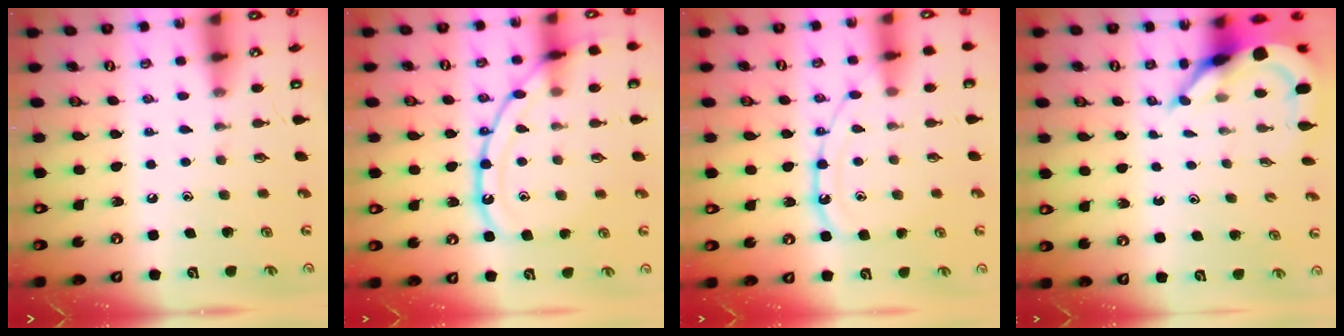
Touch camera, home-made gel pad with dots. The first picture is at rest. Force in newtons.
{"total": 14.9, "press": 14.9, "slide": 1.0}
{"total": 12.3, "press": 12.2, "slide": 1.3}
{"total": 6.5, "press": 6.5, "slide": 0.6}